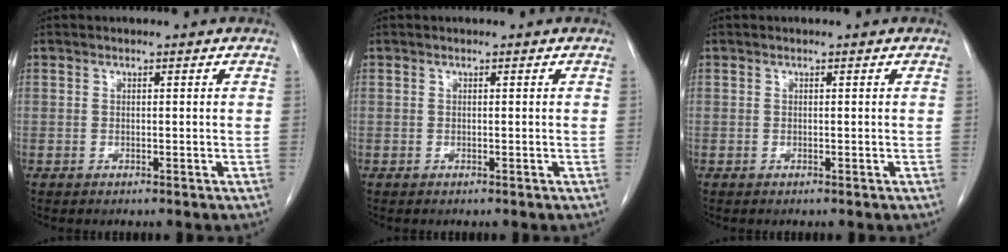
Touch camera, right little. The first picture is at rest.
{"total": 0.0}
{"total": 0.0}